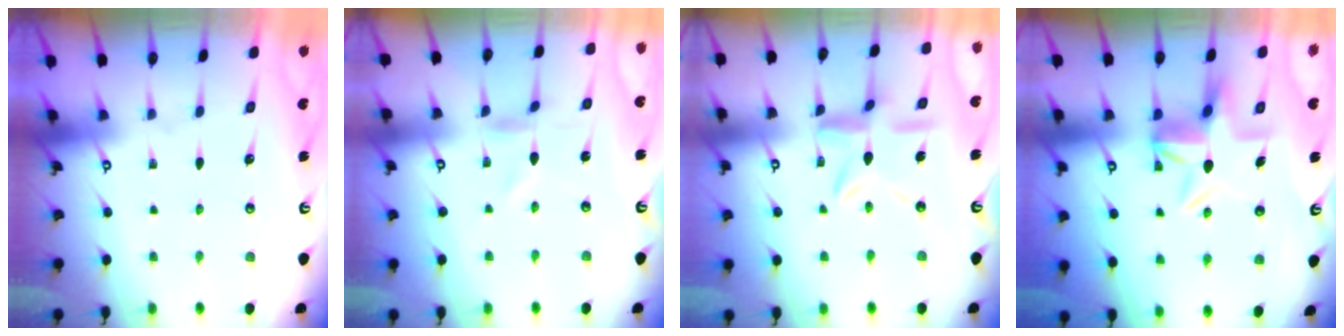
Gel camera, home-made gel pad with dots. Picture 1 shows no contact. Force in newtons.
{"total": 0.0}
{"total": 12.0, "press": 11.9, "slide": 1.0}
{"total": 7.4, "press": 7.3, "slide": 0.8}